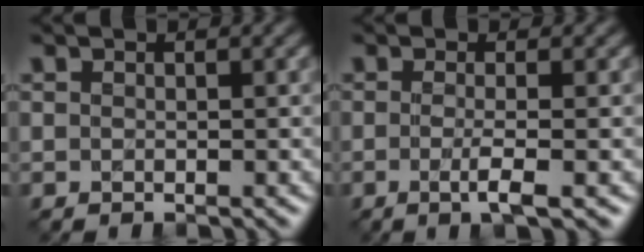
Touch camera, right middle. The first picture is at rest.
{"total": 2.5, "force": [-0.6, 0.4, 2.3], "torque": [-0.041, -0.006, -0.014]}